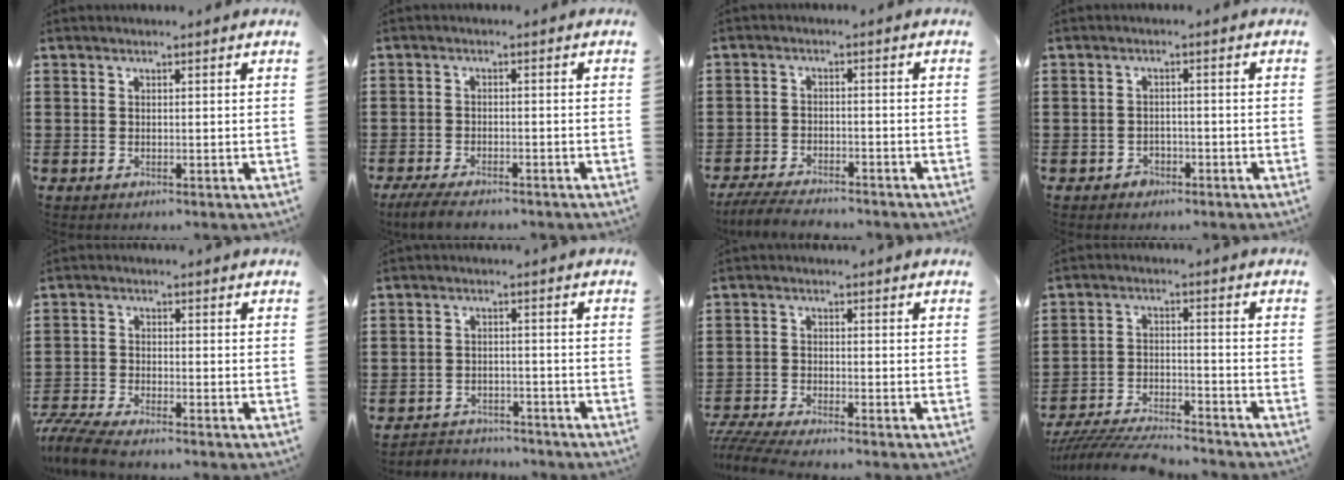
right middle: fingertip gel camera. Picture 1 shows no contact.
{"total": 3.4, "force": [-3.0, 0.7, 1.3], "torque": [-0.035, -0.003, -0.064]}
{"total": 4.2, "force": [-4.1, 0.7, 0.8], "torque": [-0.028, -0.004, -0.088]}
{"total": 1.5, "force": [-1.3, 0.9, 0.1], "torque": [-0.009, 0.001, -0.029]}
{"total": 4.7, "force": [-4.4, 0.2, 1.8], "torque": [-0.057, -0.016, -0.093]}
{"total": 3.2, "force": [-3.1, 0.8, -0.4], "torque": [-0.001, 0.001, -0.069]}
{"total": 4.0, "force": [-3.8, 0.0, 1.3], "torque": [-0.043, -0.015, -0.082]}
{"total": 6.6, "force": [-6.4, 0.7, 1.6], "torque": [-0.033, 0.003, -0.126]}